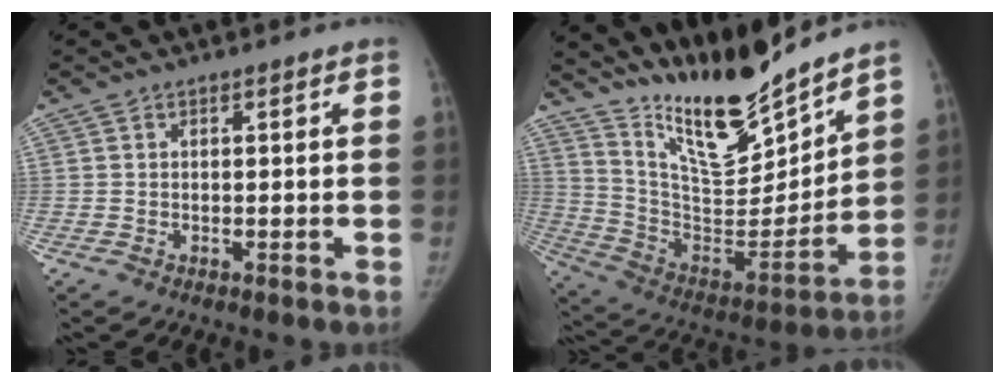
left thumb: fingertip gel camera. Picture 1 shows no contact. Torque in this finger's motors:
{"motor_torque": [0.68, 0.11, 1.32, -1.46, 0.12]}